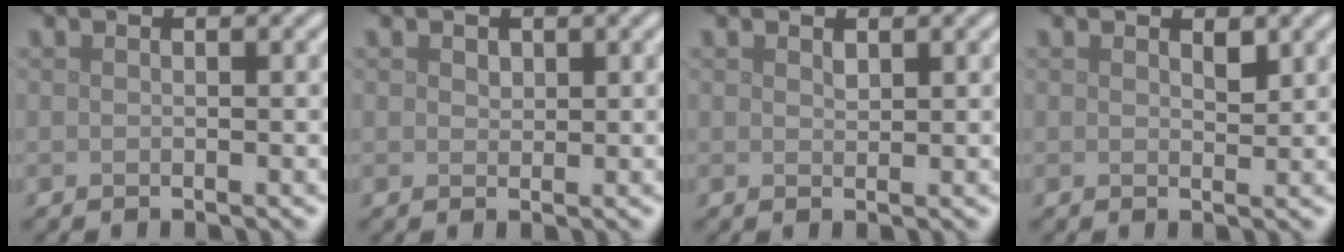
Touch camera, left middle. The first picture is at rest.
{"total": 0.8, "force": [0.6, 0.5, 0.3], "torque": [-0.007, -0.001, 0.010]}
{"total": 0.6, "force": [0.5, 0.2, 0.3], "torque": [-0.008, -0.002, 0.011]}
{"total": 0.9, "force": [0.6, 0.3, 0.6], "torque": [-0.010, -0.002, 0.011]}